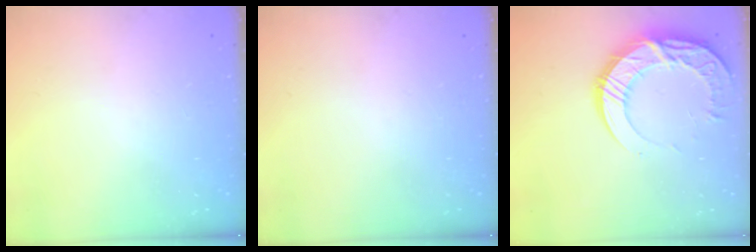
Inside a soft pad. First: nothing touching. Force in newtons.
{"total": 0.0}
{"total": 17.2, "press": 17.2, "slide": 0.7}